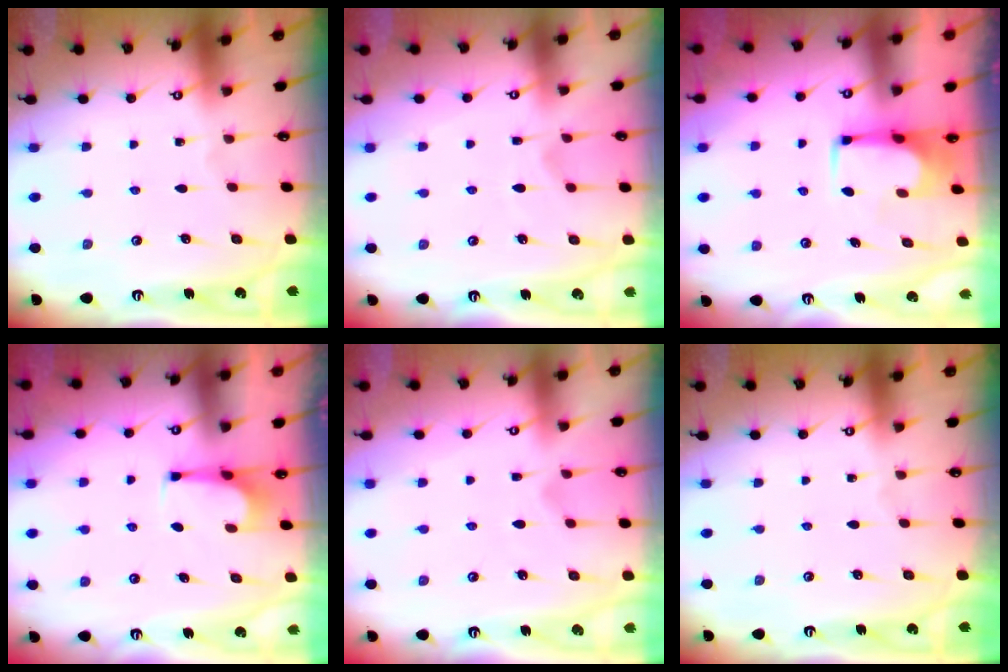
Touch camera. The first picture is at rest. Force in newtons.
{"total": 2.5, "press": 2.2, "slide": 1.2}
{"total": 1.5, "press": 1.5, "slide": 0.3}
{"total": 0.7, "press": 0.7, "slide": 0.3}
{"total": 2.3, "press": 2.1, "slide": 1.0}
{"total": 0.0}